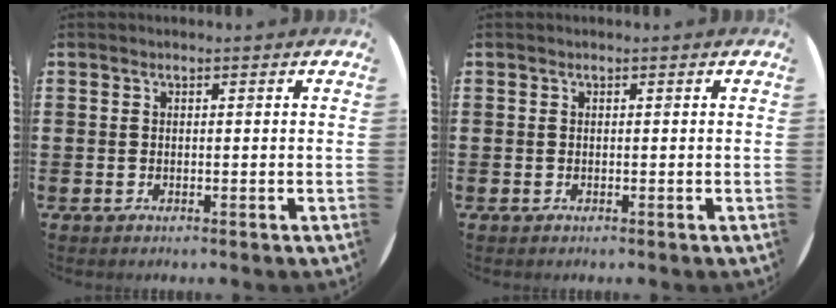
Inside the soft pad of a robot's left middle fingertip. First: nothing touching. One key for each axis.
{"total": 0.0}